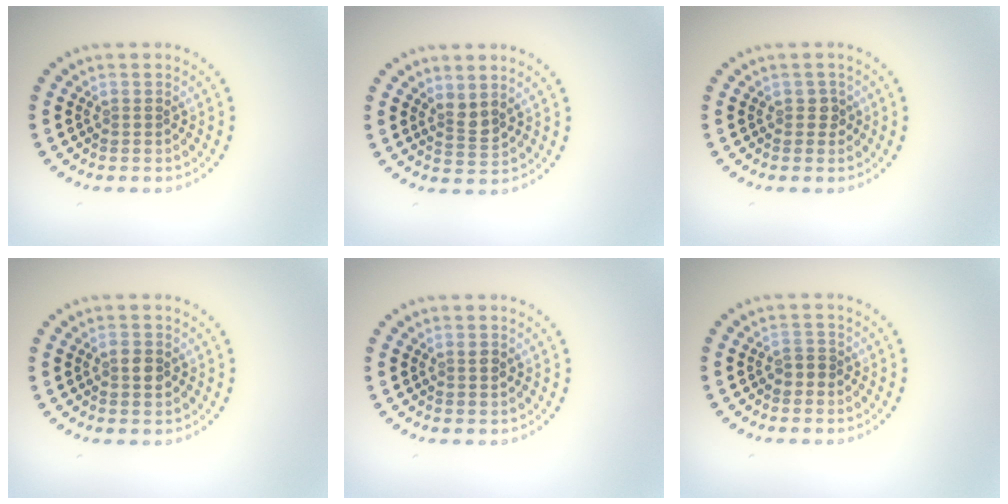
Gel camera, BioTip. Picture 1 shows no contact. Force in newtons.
{"total": 1.8, "press": 1.3, "slide": 1.2}
{"total": 1.0, "press": 0.9, "slide": 0.4}
{"total": 1.4, "press": 1.4, "slide": 0.2}
{"total": 0.8, "press": 0.8, "slide": 0.3}
{"total": 1.2, "press": 1.1, "slide": 0.4}